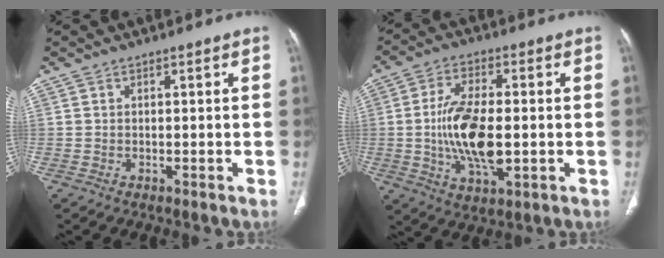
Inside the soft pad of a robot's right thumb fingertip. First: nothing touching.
{"total": 13.8, "force": [-1.0, 6.3, 12.2], "torque": [-0.233, -0.003, -0.014]}